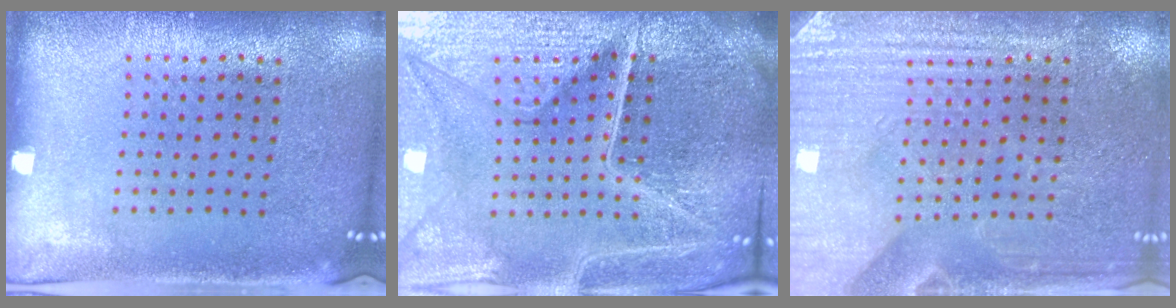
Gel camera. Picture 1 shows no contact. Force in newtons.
{"total": 6.5, "press": 5.8, "slide": 3.0}
{"total": 3.2, "press": 3.1, "slide": 0.7}